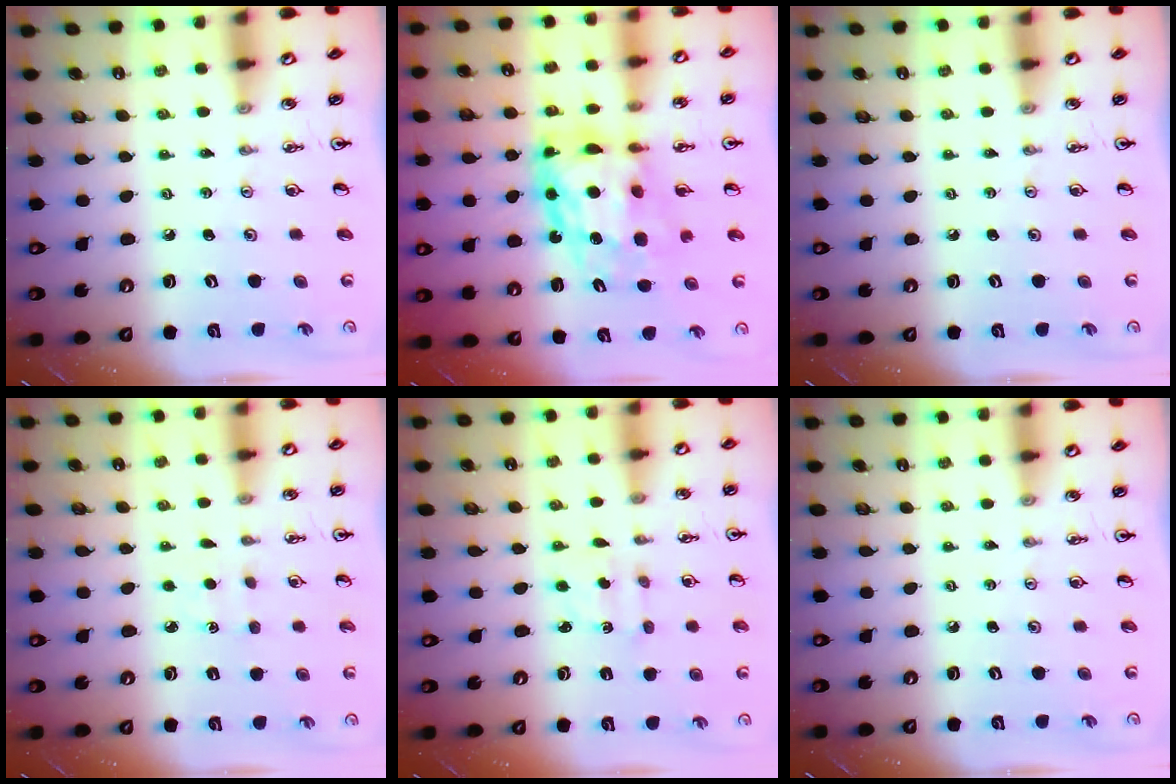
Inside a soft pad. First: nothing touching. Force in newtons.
{"total": 13.6, "press": 13.5, "slide": 1.0}
{"total": 0.0}
{"total": 1.4, "press": 1.4, "slide": 0.2}
{"total": 2.2, "press": 2.1, "slide": 0.6}
{"total": 0.0}